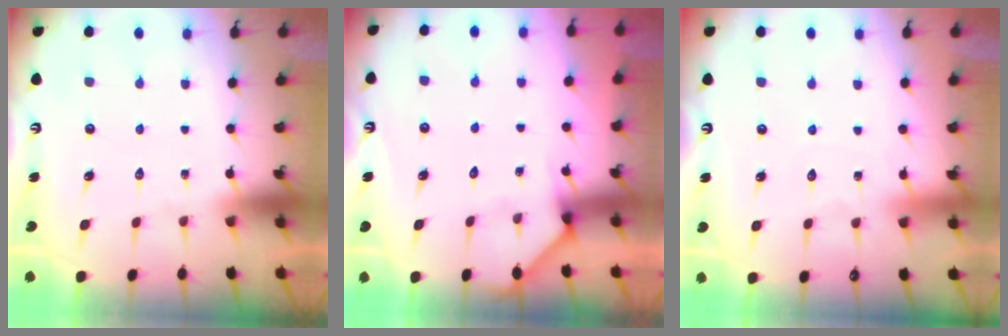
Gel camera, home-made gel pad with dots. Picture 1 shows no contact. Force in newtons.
{"total": 3.0, "press": 3.0, "slide": 0.2}
{"total": 3.6, "press": 3.6, "slide": 0.6}